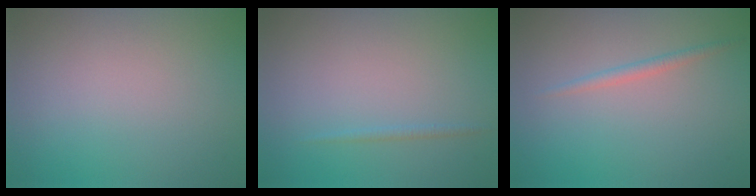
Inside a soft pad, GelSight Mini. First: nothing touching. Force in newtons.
{"total": 0.6, "press": 0.6, "slide": 0.1}
{"total": 1.1, "press": 1.1, "slide": 0.1}